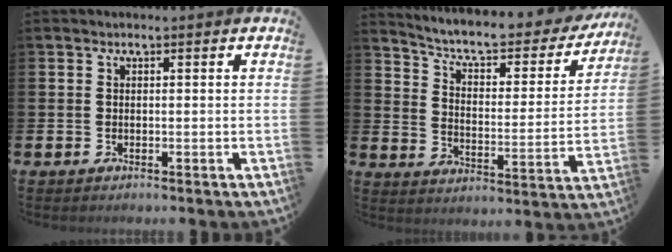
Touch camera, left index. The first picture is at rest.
{"total": 6.8, "force": [5.8, 2.0, 2.9], "torque": [-0.073, -0.048, 0.090]}